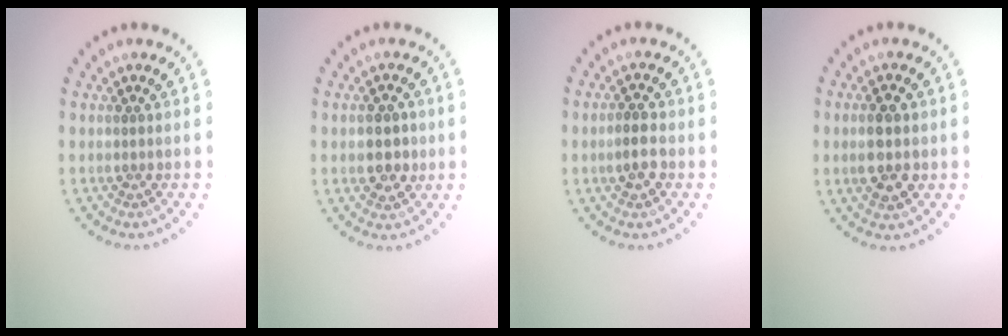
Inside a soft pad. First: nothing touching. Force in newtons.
{"total": 2.9, "press": 2.9, "slide": 0.1}
{"total": 2.2, "press": 2.2, "slide": 0.3}
{"total": 3.3, "press": 3.3, "slide": 0.4}